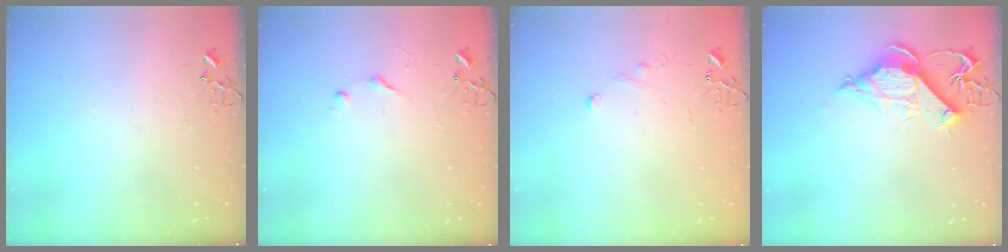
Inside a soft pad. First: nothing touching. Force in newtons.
{"total": 4.7, "press": 4.6, "slide": 0.5}
{"total": 4.6, "press": 4.6, "slide": 0.4}
{"total": 11.8, "press": 11.7, "slide": 1.5}